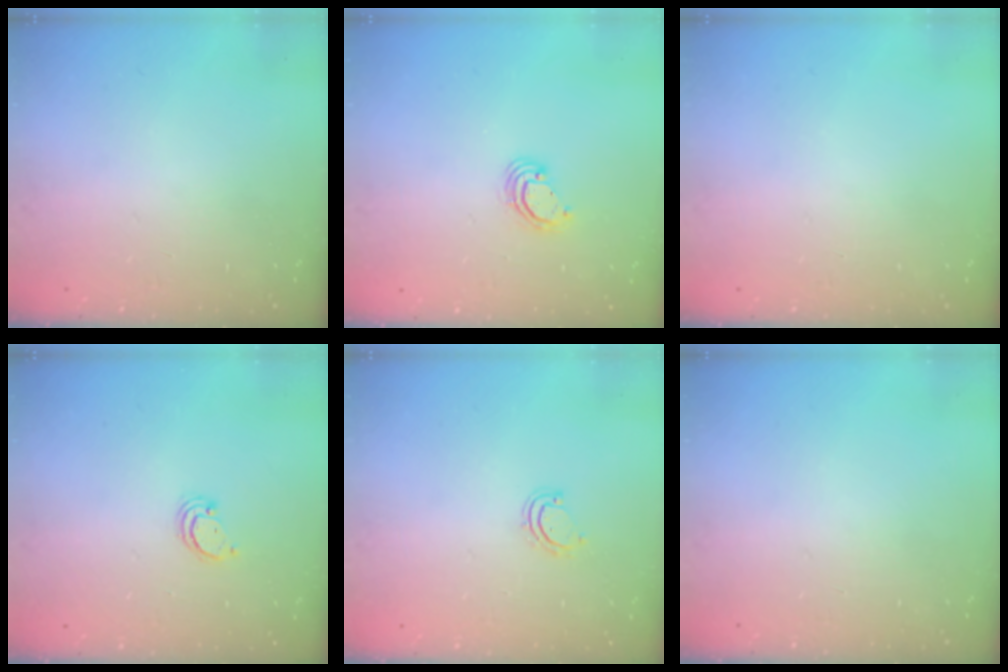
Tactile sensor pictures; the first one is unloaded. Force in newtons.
{"total": 3.8, "press": 3.8, "slide": 0.1}
{"total": 0.0}
{"total": 2.4, "press": 2.4, "slide": 0.2}
{"total": 4.7, "press": 4.4, "slide": 1.6}
{"total": 0.0}